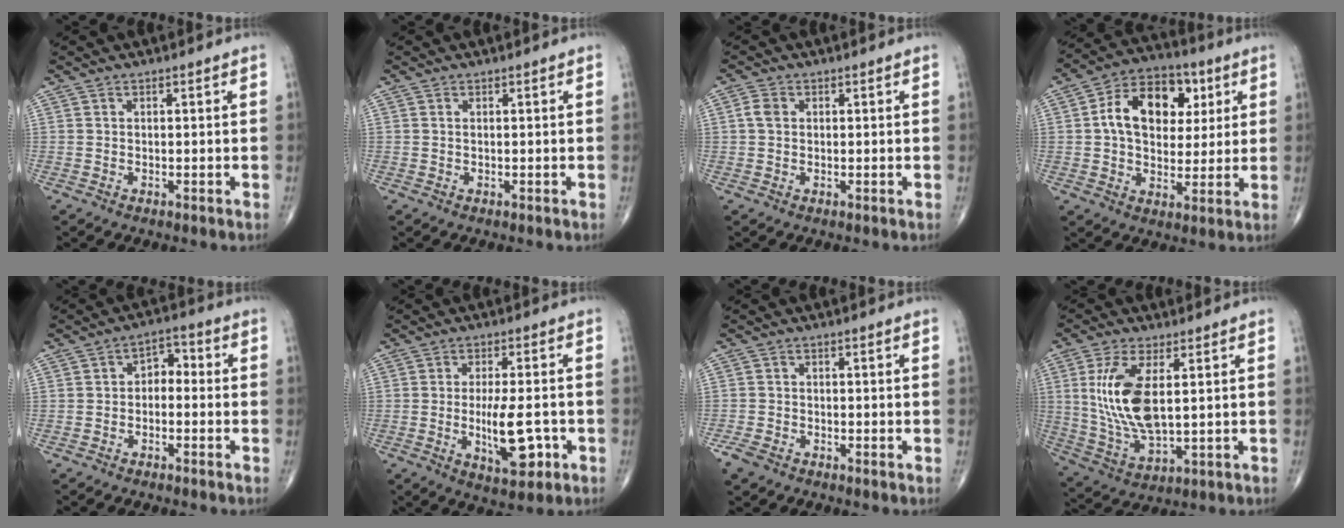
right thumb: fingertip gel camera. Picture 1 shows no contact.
{"total": 0.0}
{"total": 2.3, "force": [0.4, 1.7, 1.4], "torque": [-0.029, 0.006, 0.006]}
{"total": 15.4, "force": [3.7, 10.5, 10.7], "torque": [-0.140, 0.007, 0.054]}
{"total": 4.2, "force": [-0.8, 2.9, 2.9], "torque": [-0.025, 0.028, -0.028]}
{"total": 9.5, "force": [-2.2, 3.4, 8.5], "torque": [-0.135, -0.003, -0.028]}
{"total": 3.0, "force": [-2.0, 1.7, 1.6], "torque": [-0.038, -0.003, -0.039]}
{"total": 13.1, "force": [2.5, 5.6, 11.6], "torque": [-0.248, -0.018, 0.060]}